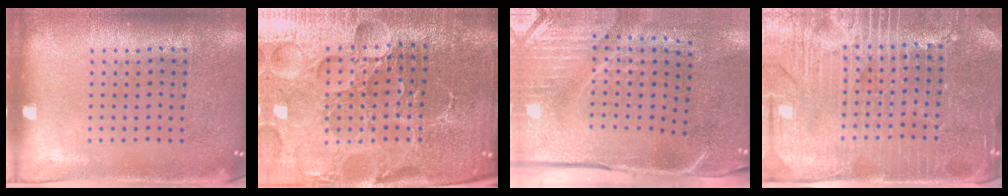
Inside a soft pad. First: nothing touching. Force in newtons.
{"total": 6.5, "press": 5.8, "slide": 3.0}
{"total": 4.9, "press": 4.0, "slide": 2.8}
{"total": 4.3, "press": 4.1, "slide": 1.3}